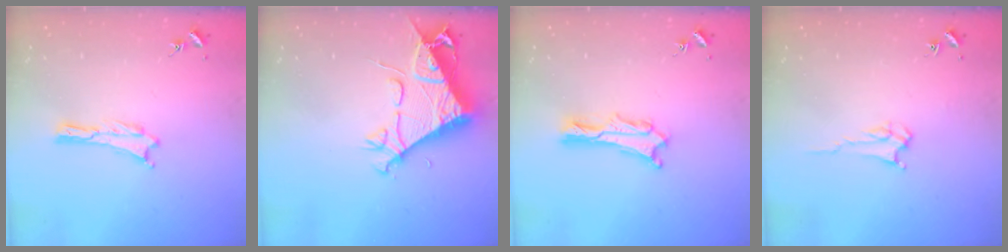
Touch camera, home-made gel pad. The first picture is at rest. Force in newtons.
{"total": 8.6, "press": 8.6, "slide": 1.0}
{"total": 2.0, "press": 2.0, "slide": 0.2}
{"total": 2.8, "press": 2.8, "slide": 0.4}